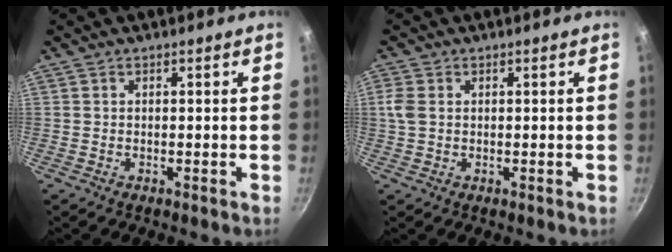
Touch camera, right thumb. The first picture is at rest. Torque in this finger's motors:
{"motor_torque": [-0.28, 0.18, -0.07, -0.09, -0.04]}